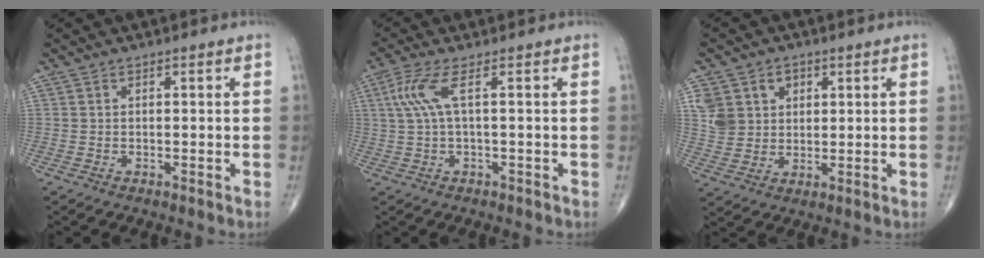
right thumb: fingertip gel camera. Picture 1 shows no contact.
{"total": 4.9, "force": [1.2, 0.6, 4.8], "torque": [-0.138, 0.013, 0.028]}
{"total": 8.2, "force": [3.0, 6.8, 3.4], "torque": [-0.041, -0.006, 0.062]}